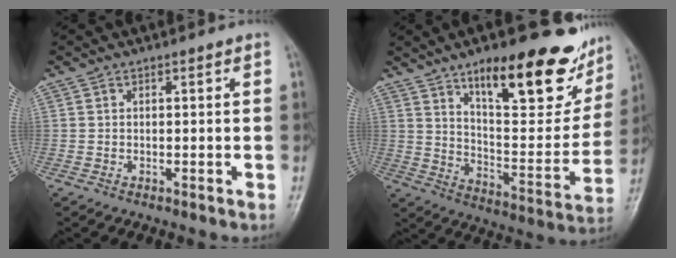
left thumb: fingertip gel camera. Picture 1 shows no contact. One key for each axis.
{"total": 24.4, "fx": 14.9, "fy": 8.8, "fz": 17.3, "tx": -0.189, "ty": -0.064, "tz": 0.225}